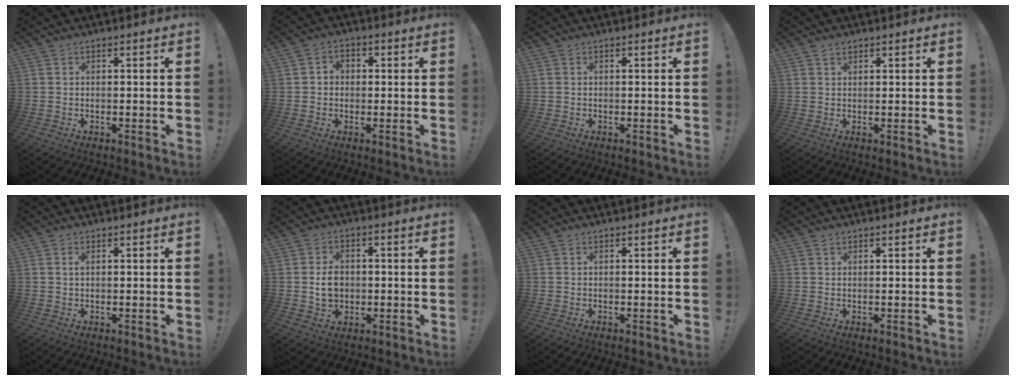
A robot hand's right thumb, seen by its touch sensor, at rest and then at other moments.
{"total": 3.2, "force": [-0.3, 2.8, 1.6], "torque": [-0.022, 0.004, -0.006]}
{"total": 0.0}
{"total": 1.5, "force": [1.2, 0.8, 0.5], "torque": [-0.004, -0.003, 0.021]}
{"total": 0.7, "force": [0.3, 0.3, 0.5], "torque": [-0.003, -0.002, 0.003]}
{"total": 6.5, "force": [-0.1, 5.3, 3.7], "torque": [-0.044, 0.002, -0.002]}
{"total": 0.0}
{"total": 0.7, "force": [0.6, 0.4, 0.2], "torque": [0.002, -0.002, 0.011]}